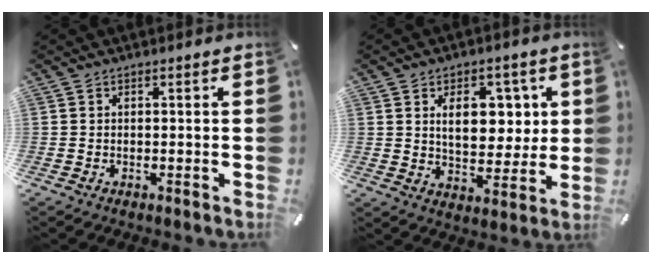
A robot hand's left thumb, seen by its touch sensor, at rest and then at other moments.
{"total": 10.9, "force": [3.6, 7.3, 7.3], "torque": [-0.101, -0.007, 0.057]}